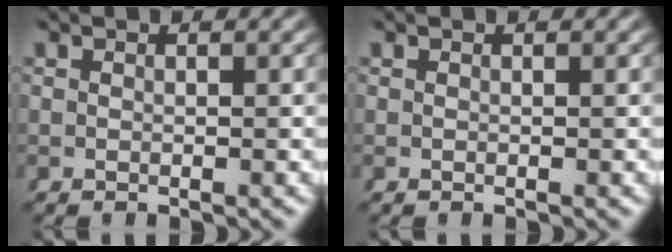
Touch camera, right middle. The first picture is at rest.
{"total": 0.0}